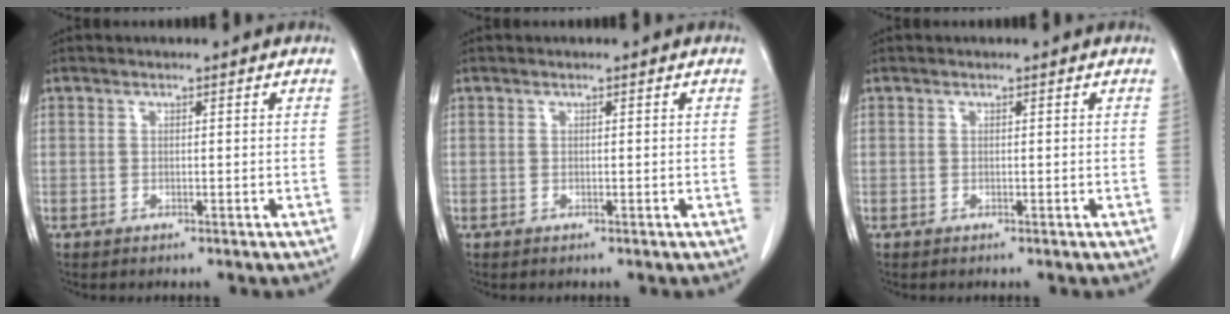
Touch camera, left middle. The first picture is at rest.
{"total": 0.0}
{"total": 0.0}